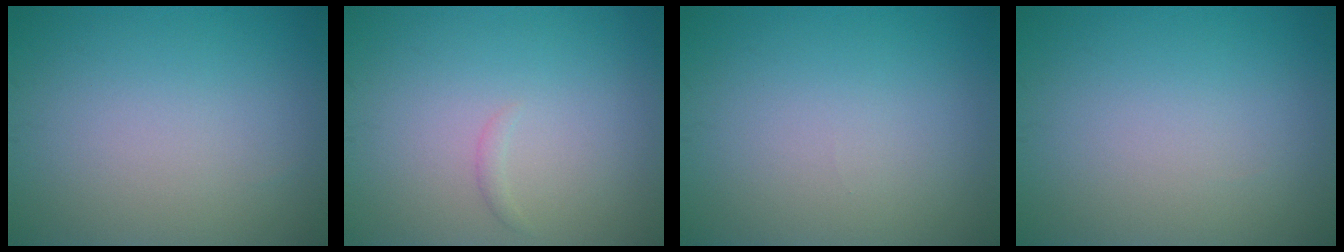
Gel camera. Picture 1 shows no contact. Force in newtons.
{"total": 0.6, "press": 0.6, "slide": 0.1}
{"total": 0.0}
{"total": 0.0}